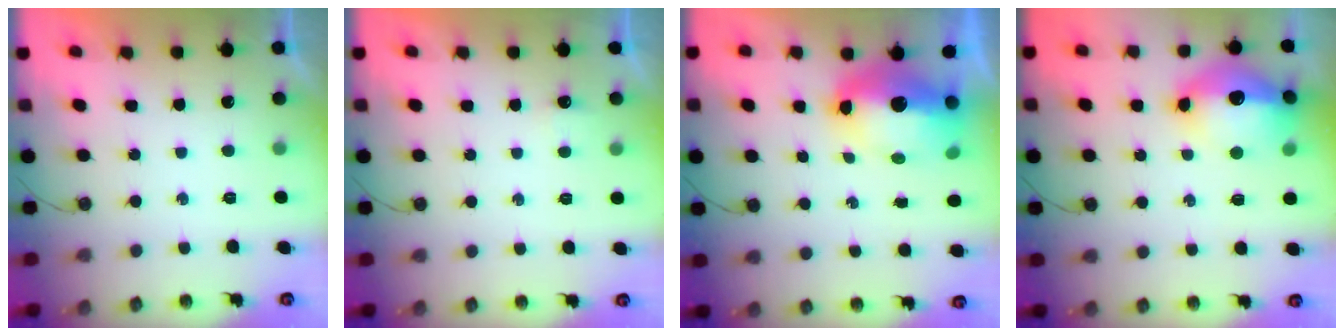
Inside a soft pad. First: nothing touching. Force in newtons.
{"total": 2.7, "press": 2.6, "slide": 0.8}
{"total": 12.4, "press": 12.3, "slide": 1.1}
{"total": 22.0, "press": 18.1, "slide": 12.6}